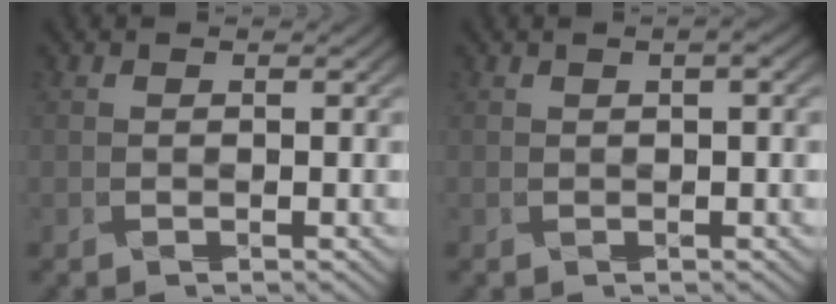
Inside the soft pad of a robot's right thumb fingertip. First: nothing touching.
{"total": 1.7, "force": [0.2, 0.5, 1.6], "torque": [-0.035, 0.000, 0.006]}